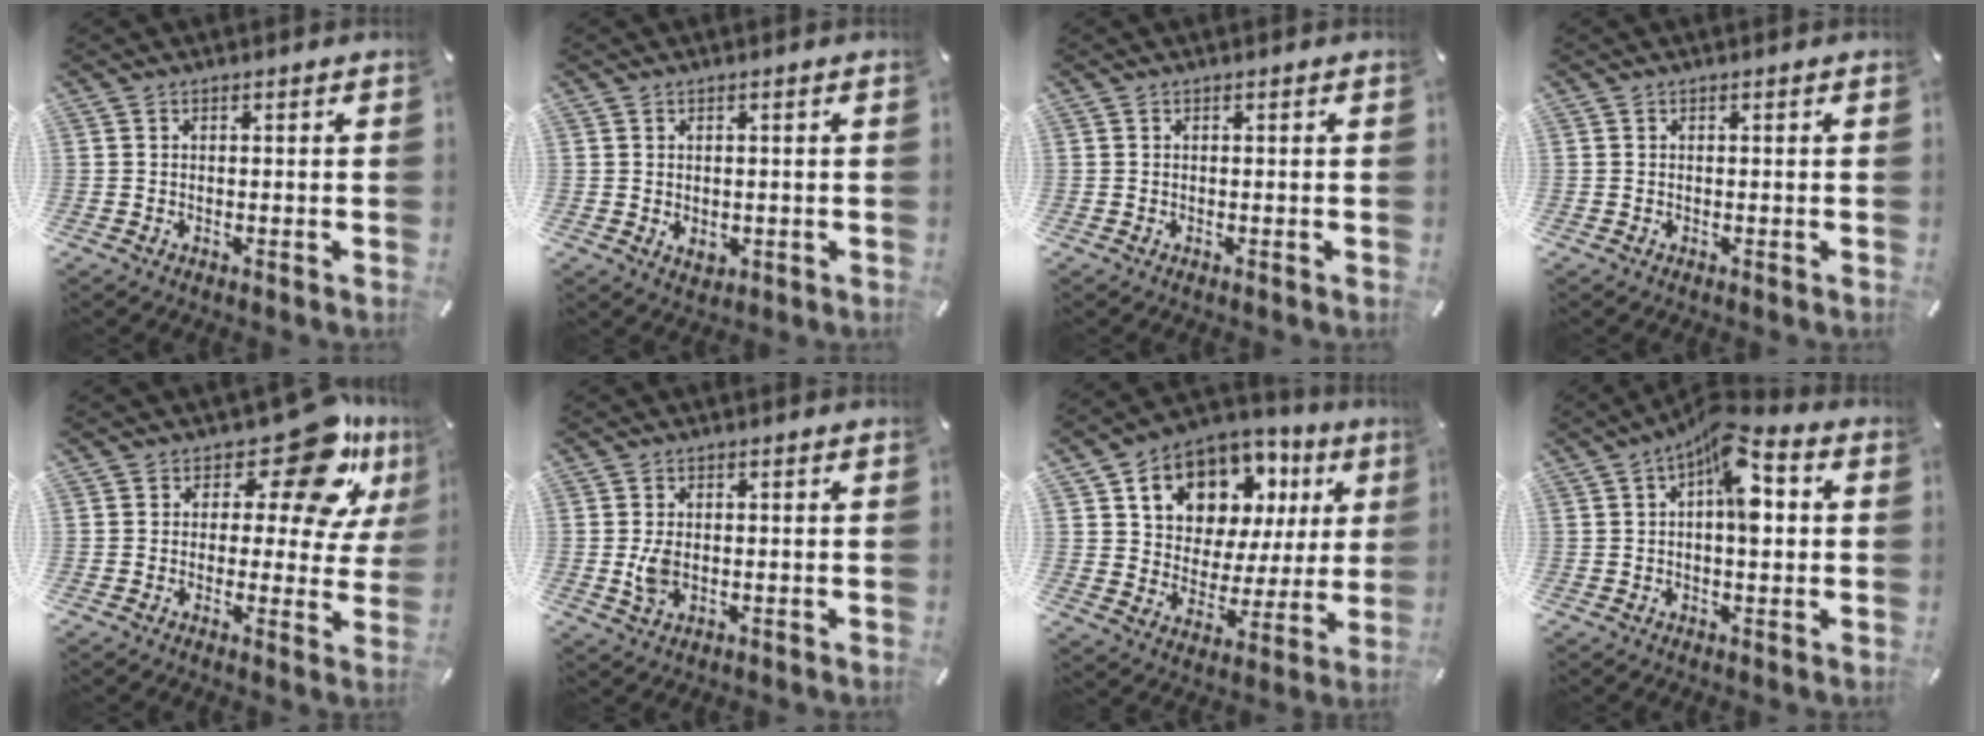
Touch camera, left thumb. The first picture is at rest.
{"total": 2.0, "force": [0.0, 1.7, 1.0], "torque": [-0.011, -0.001, -0.002]}
{"total": 0.0}
{"total": 0.0}
{"total": 15.6, "force": [9.2, 6.5, 10.8], "torque": [-0.149, -0.060, 0.153]}
{"total": 4.3, "force": [-0.2, 2.8, 3.3], "torque": [-0.073, -0.007, -0.009]}
{"total": 12.5, "force": [7.2, 9.3, 4.4], "torque": [-0.081, -0.052, 0.131]}
{"total": 10.4, "force": [2.5, 4.8, 8.9], "torque": [-0.119, -0.015, 0.037]}